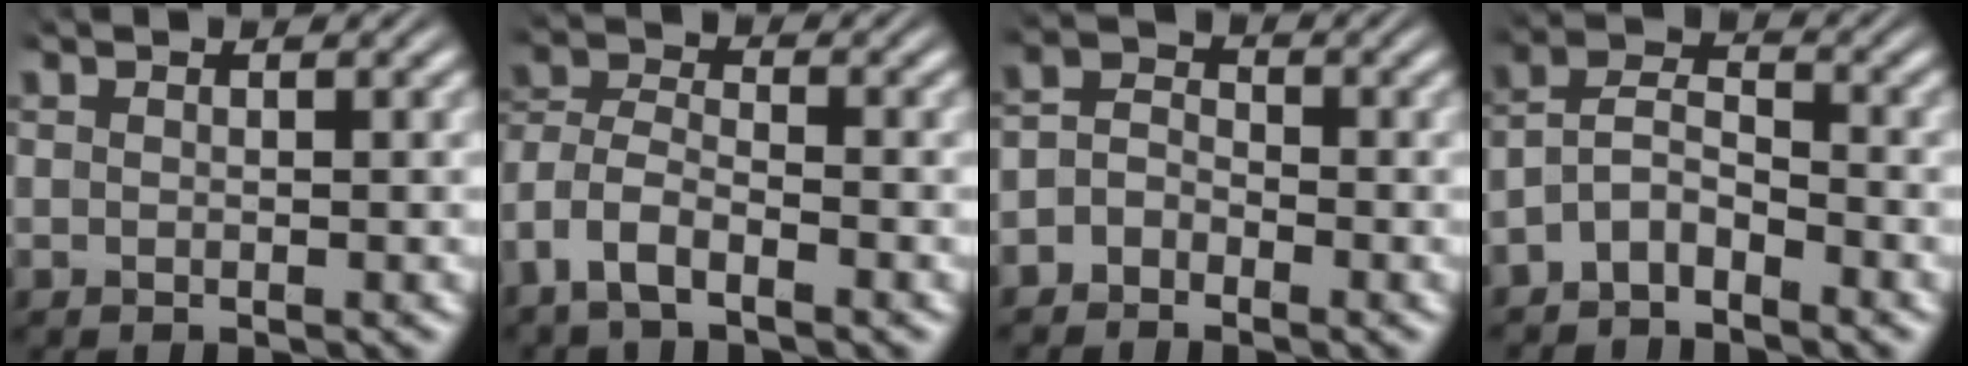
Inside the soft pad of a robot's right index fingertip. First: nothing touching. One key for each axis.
{"total": 5.4, "fx": -1.7, "fy": 4.5, "fz": 2.4, "tx": -0.079, "ty": -0.015, "tz": -0.035}
{"total": 3.2, "fx": -1.6, "fy": 2.6, "fz": 1.0, "tx": -0.015, "ty": -0.003, "tz": -0.036}
{"total": 5.9, "fx": -2.2, "fy": 4.8, "fz": 2.5, "tx": -0.058, "ty": -0.012, "tz": -0.050}